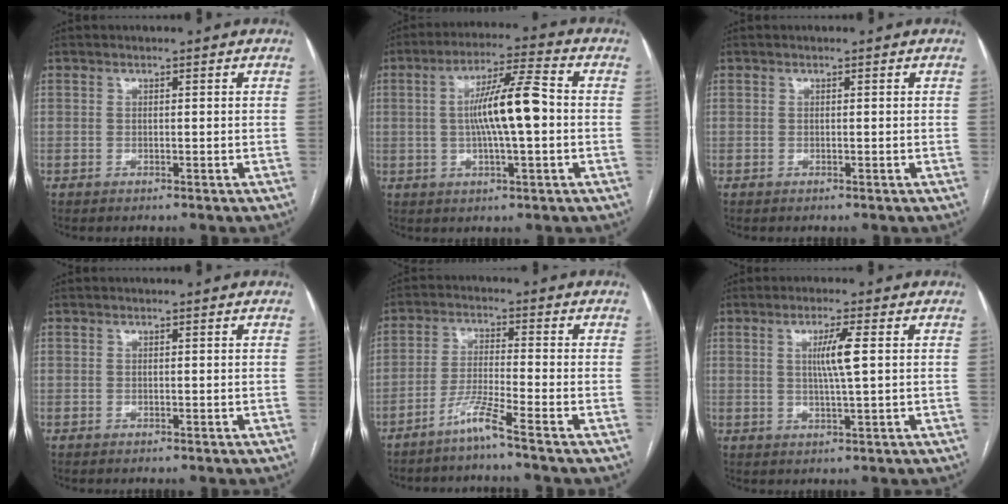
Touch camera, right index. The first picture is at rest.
{"total": 10.5, "force": [-0.1, 1.0, 10.4], "torque": [-0.187, 0.013, -0.006]}
{"total": 0.0}
{"total": 0.0}
{"total": 5.0, "force": [-3.8, -1.4, 2.9], "torque": [-0.065, -0.014, -0.083]}
{"total": 4.6, "force": [0.9, -0.3, 4.5], "torque": [-0.084, -0.002, 0.018]}